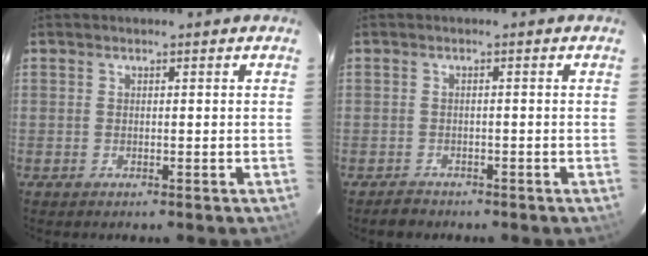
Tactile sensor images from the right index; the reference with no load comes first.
{"total": 2.3, "force": [-1.9, 1.3, 0.1], "torque": [-0.006, 0.007, -0.029]}